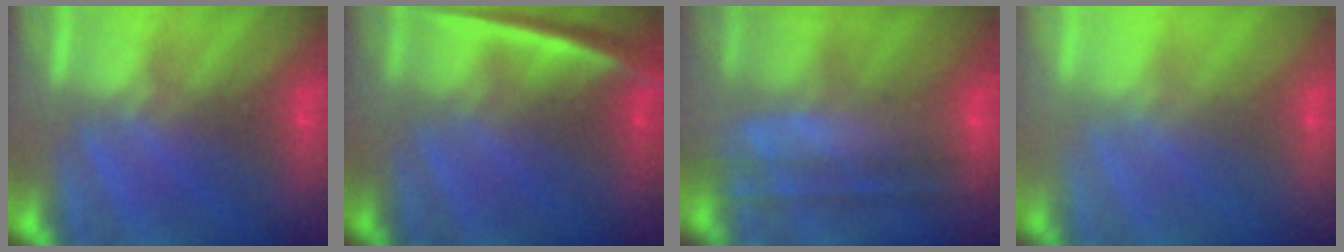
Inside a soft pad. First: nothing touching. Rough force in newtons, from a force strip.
{"total": 2.4}
{"total": 7.3}
{"total": 2.3}